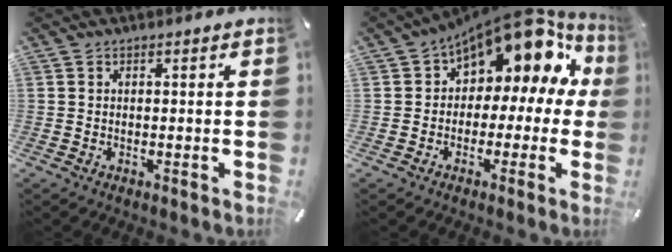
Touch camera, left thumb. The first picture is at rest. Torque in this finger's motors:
{"motor_torque": [1.84, 3.17, 1.60, -1.17, 0.17]}